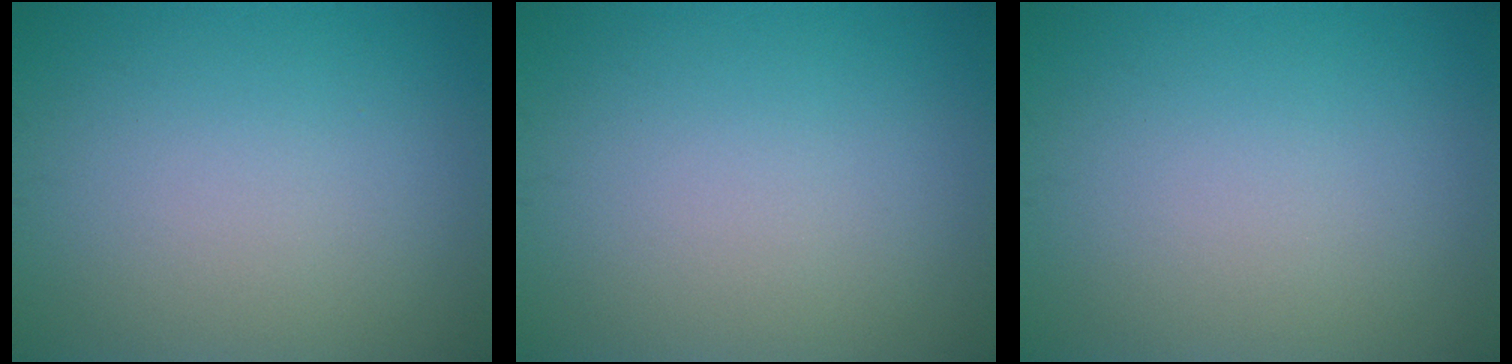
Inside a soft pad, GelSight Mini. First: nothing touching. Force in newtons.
{"total": 0.0}
{"total": 0.0}